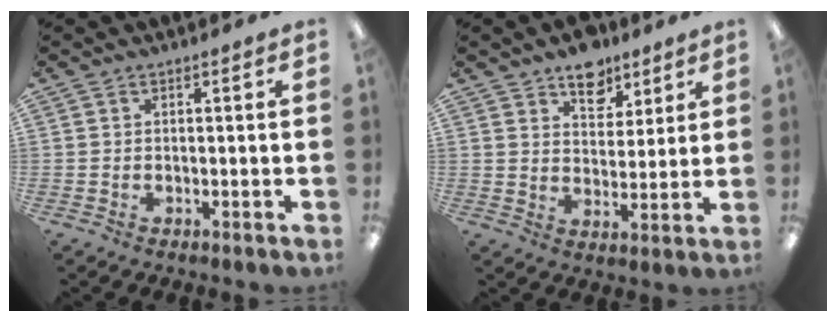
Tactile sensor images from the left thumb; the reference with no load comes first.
{"total": 9.4, "force": [7.0, 5.4, 3.1], "torque": [-0.031, -0.042, 0.126]}